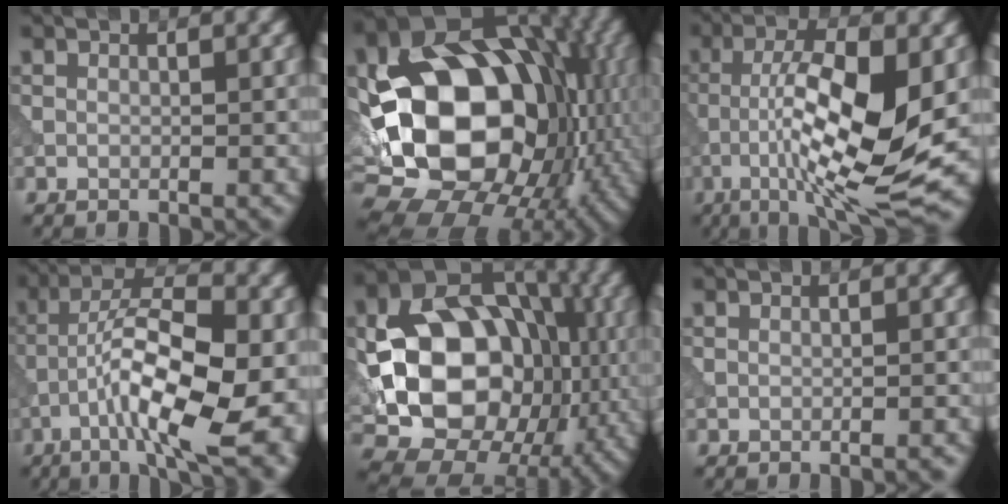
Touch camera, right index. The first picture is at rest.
{"total": 17.3, "force": [-1.1, 12.5, 12.0], "torque": [-0.209, -0.003, -0.023]}
{"total": 12.2, "force": [-1.9, 3.2, 11.6], "torque": [-0.196, 0.002, -0.038]}
{"total": 13.1, "force": [-4.9, 3.9, 11.5], "torque": [-0.191, 0.009, -0.082]}
{"total": 15.1, "force": [-1.3, 10.9, 10.3], "torque": [-0.147, -0.007, -0.017]}
{"total": 0.5, "force": [-0.4, -0.2, 0.3], "torque": [-0.001, -0.005, -0.007]}